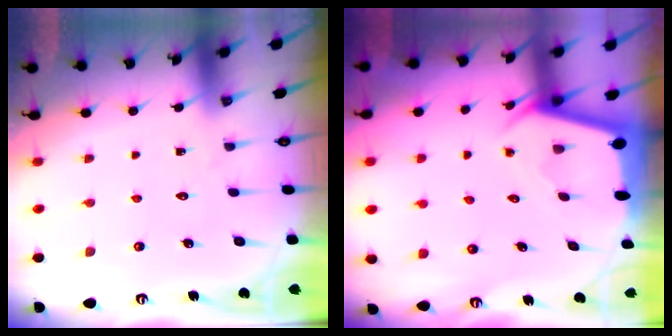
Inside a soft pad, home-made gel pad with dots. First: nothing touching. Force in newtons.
{"total": 2.3, "press": 2.3, "slide": 0.3}